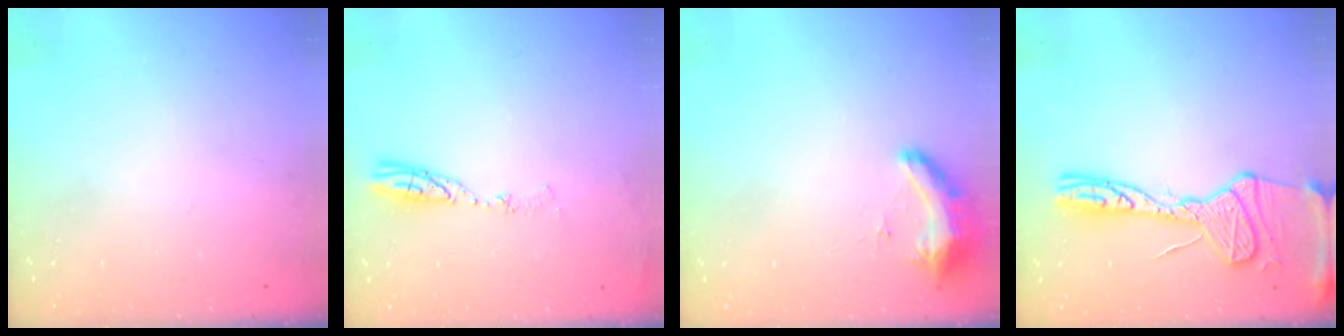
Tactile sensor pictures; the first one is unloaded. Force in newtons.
{"total": 5.9, "press": 5.8, "slide": 0.7}
{"total": 9.0, "press": 8.7, "slide": 2.3}
{"total": 16.8, "press": 16.7, "slide": 1.7}